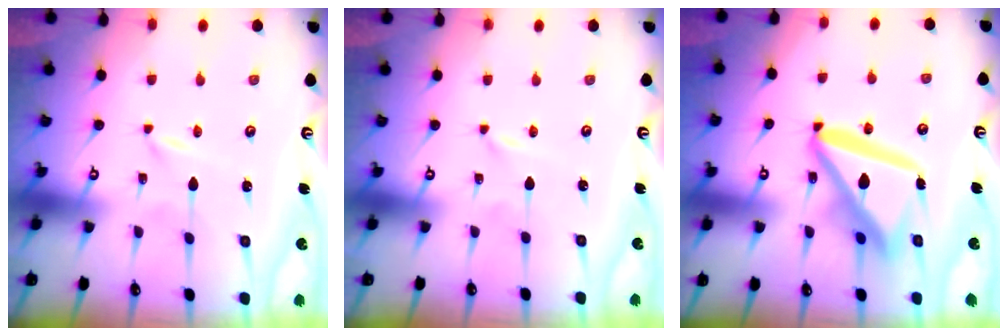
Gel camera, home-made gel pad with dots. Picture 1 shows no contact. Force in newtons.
{"total": 0.0}
{"total": 17.3, "press": 17.2, "slide": 2.0}